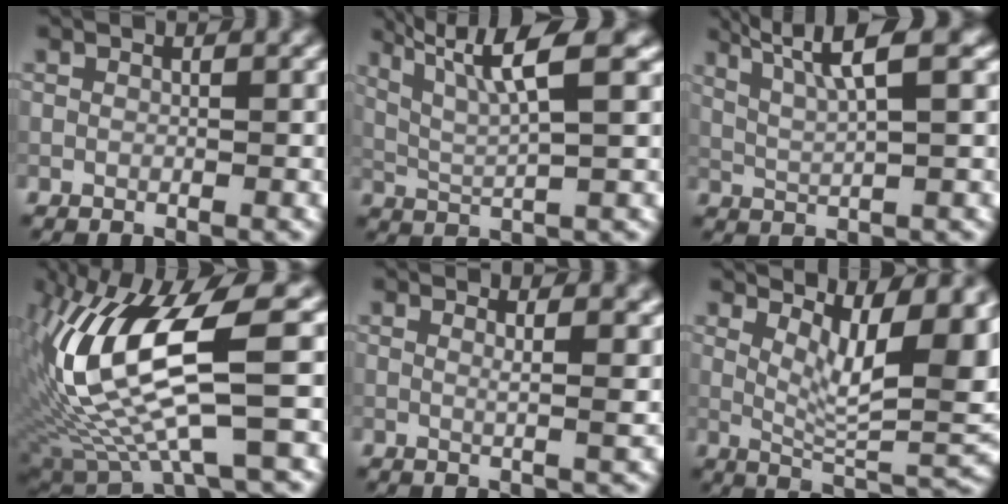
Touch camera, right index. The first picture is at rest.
{"total": 7.0, "force": [3.3, 1.6, 5.9], "torque": [-0.107, 0.012, 0.066]}
{"total": 5.2, "force": [2.6, 1.0, 4.4], "torque": [-0.080, 0.011, 0.046]}
{"total": 11.9, "force": [1.1, 3.2, 11.5], "torque": [-0.235, -0.012, 0.031]}
{"total": 4.1, "force": [2.4, 1.5, 2.9], "torque": [-0.023, 0.013, 0.014]}
{"total": 10.1, "force": [4.5, 3.2, 8.4], "torque": [-0.119, -0.003, 0.079]}